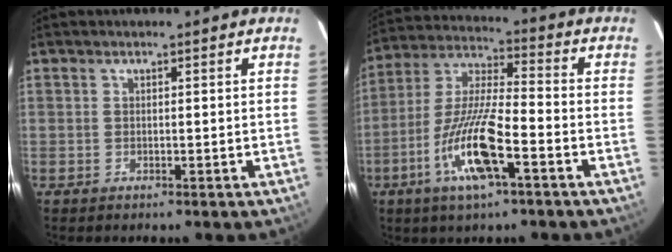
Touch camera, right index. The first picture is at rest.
{"total": 13.8, "force": [-5.8, 2.1, 12.4], "torque": [-0.252, -0.009, -0.108]}